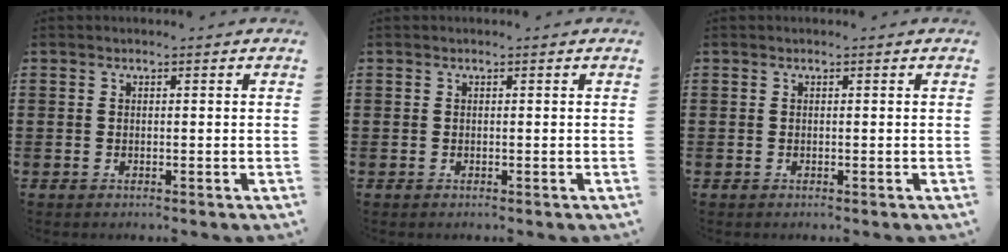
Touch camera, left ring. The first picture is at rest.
{"total": 0.0}
{"total": 0.0}